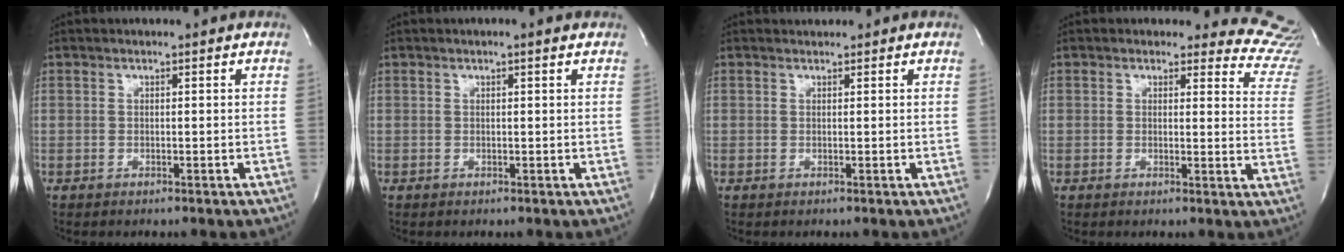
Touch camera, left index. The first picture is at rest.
{"total": 1.0, "force": [0.7, -0.1, 0.8], "torque": [-0.015, 0.004, 0.009]}
{"total": 0.6, "force": [0.6, 0.2, -0.1], "torque": [-0.010, 0.004, 0.010]}
{"total": 11.1, "force": [10.8, 2.7, -0.2], "torque": [0.056, -0.095, 0.061]}